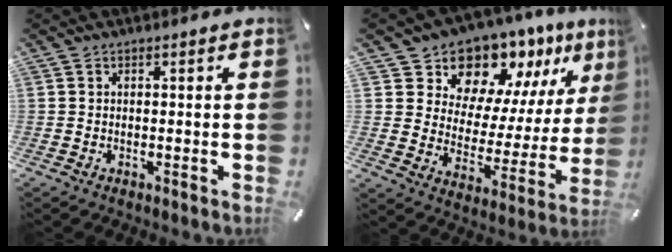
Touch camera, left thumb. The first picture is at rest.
{"total": 13.6, "force": [12.0, 6.3, 0.8], "torque": [-0.020, -0.135, 0.212]}